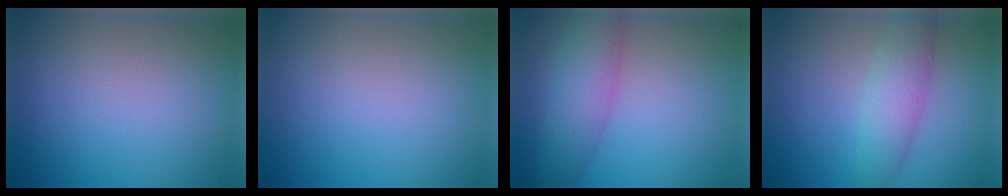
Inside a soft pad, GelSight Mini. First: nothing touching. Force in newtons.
{"total": 0.0}
{"total": 5.6, "press": 5.6, "slide": 0.2}
{"total": 3.9, "press": 3.9, "slide": 0.0}